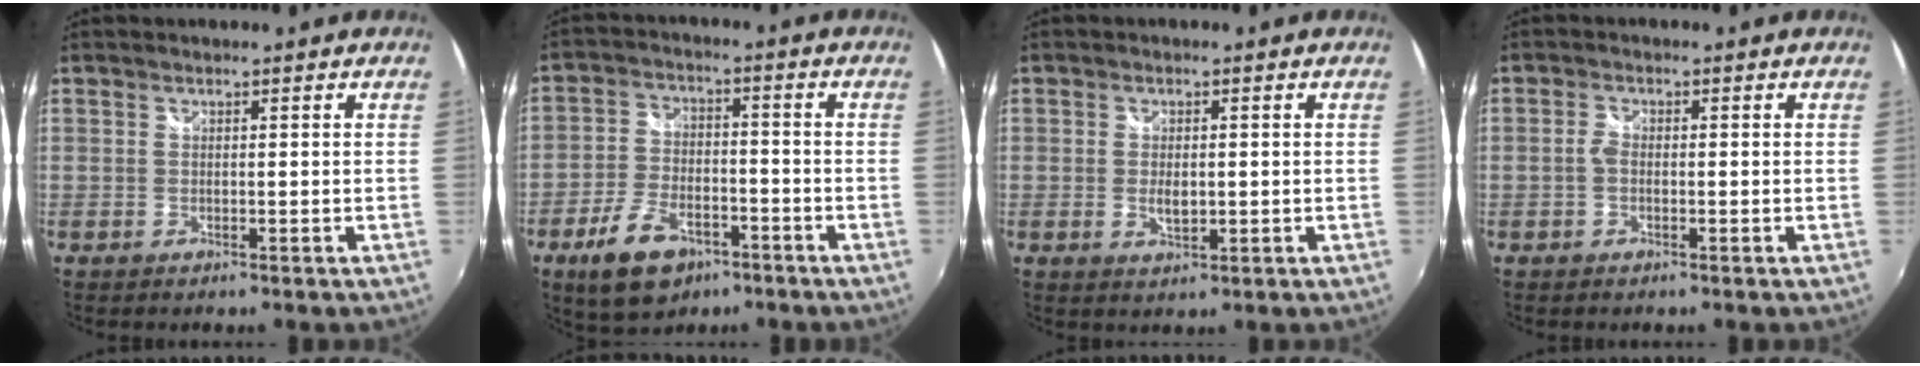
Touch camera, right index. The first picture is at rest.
{"total": 11.7, "force": [-6.8, 6.5, 7.0], "torque": [-0.157, -0.003, -0.116]}
{"total": 3.2, "force": [-0.3, 1.7, 2.7], "torque": [-0.047, -0.004, -0.003]}
{"total": 1.7, "force": [-0.4, 0.9, 1.4], "torque": [-0.034, 0.005, -0.011]}